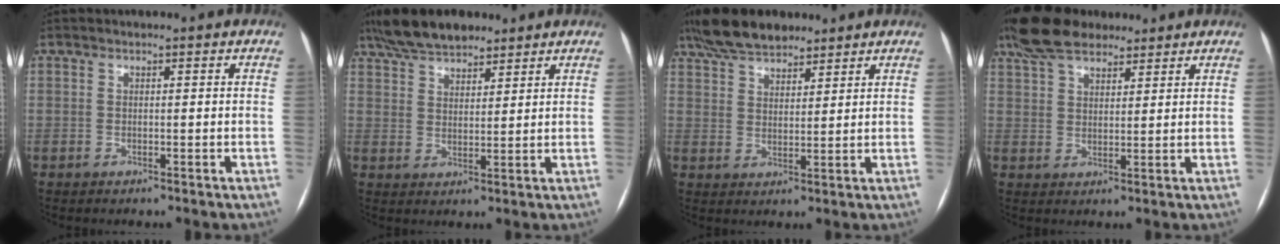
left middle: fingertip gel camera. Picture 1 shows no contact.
{"total": 9.8, "force": [8.1, 3.2, 4.5], "torque": [-0.081, 0.025, 0.143]}
{"total": 9.9, "force": [8.2, 3.3, 4.5], "torque": [-0.082, 0.026, 0.147]}
{"total": 10.7, "force": [8.4, 4.2, 5.2], "torque": [-0.101, 0.039, 0.152]}